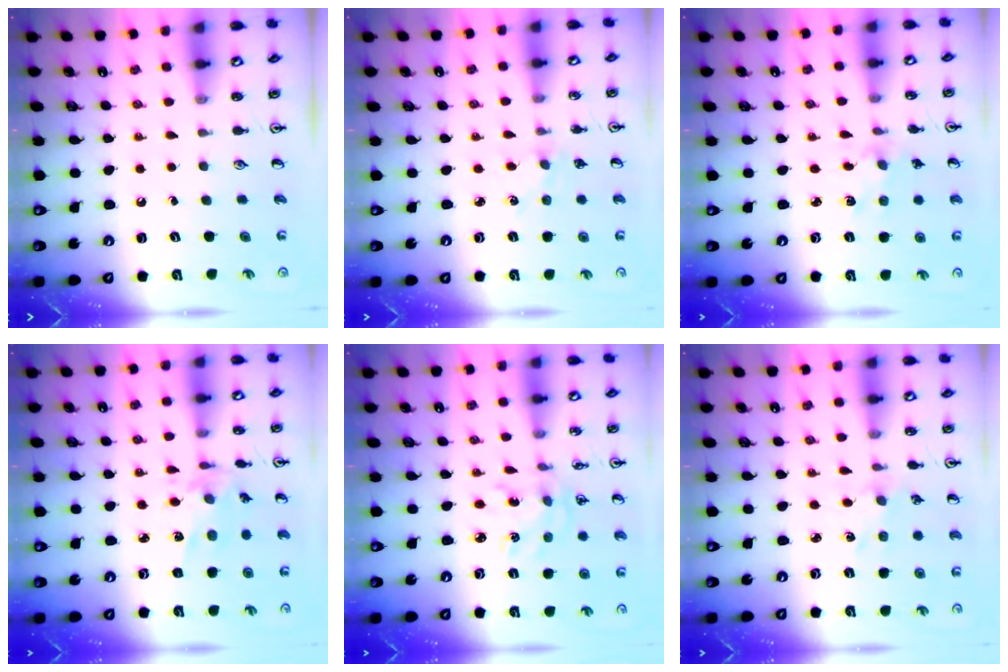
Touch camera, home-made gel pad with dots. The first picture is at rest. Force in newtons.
{"total": 2.9, "press": 2.8, "slide": 0.4}
{"total": 2.1, "press": 2.1, "slide": 0.3}
{"total": 6.8, "press": 6.7, "slide": 1.4}
{"total": 3.5, "press": 3.4, "slide": 0.3}
{"total": 1.0, "press": 0.9, "slide": 0.2}